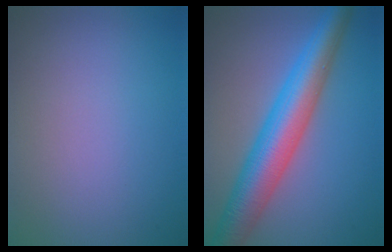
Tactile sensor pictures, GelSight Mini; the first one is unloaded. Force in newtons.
{"total": 7.8, "press": 7.8, "slide": 0.1}